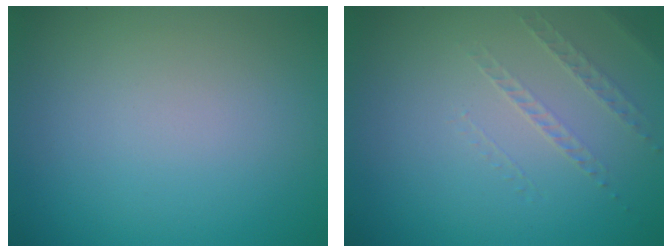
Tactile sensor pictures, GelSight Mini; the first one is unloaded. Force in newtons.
{"total": 1.1, "press": 0.6, "slide": 0.9}